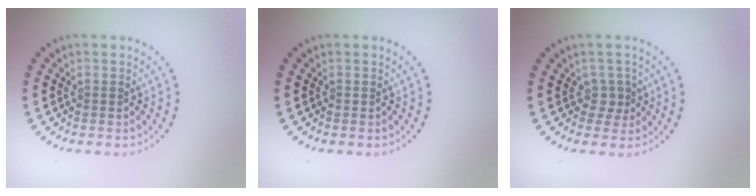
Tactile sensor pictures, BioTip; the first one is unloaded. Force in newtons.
{"total": 0.0}
{"total": 1.4, "press": 1.1, "slide": 0.9}